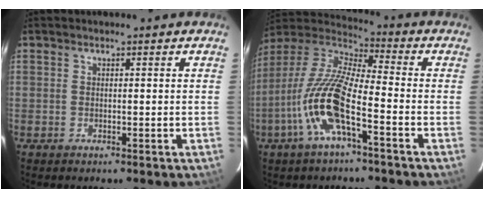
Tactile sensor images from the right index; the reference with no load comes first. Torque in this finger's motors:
{"motor_torque": [1.89, -0.25, 1.05, 0.14]}